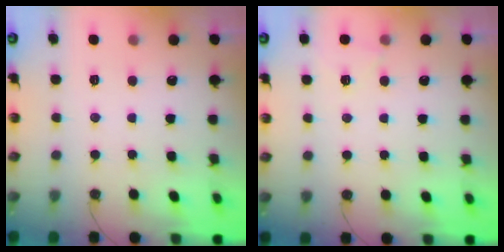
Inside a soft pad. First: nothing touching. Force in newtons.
{"total": 4.0, "press": 3.9, "slide": 0.7}